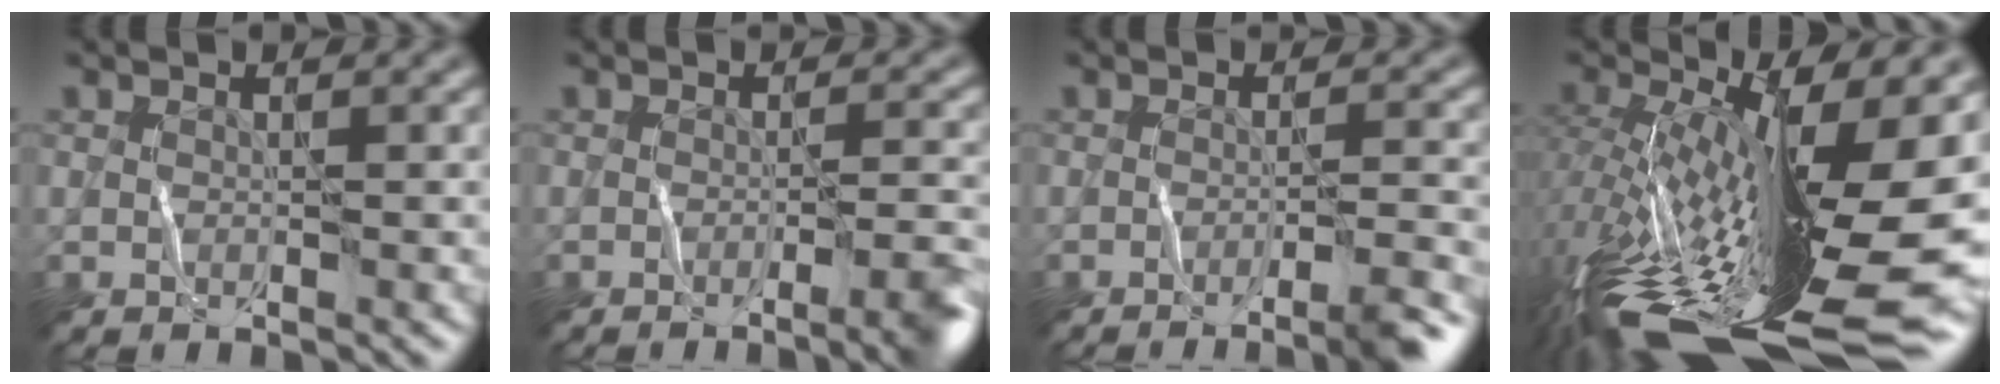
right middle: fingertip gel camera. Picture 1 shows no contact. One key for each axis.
{"total": 4.2, "fx": -1.9, "fy": 0.9, "fz": 3.7, "tx": -0.037, "ty": -0.001, "tz": -0.030}
{"total": 4.5, "fx": -2.6, "fy": 0.7, "fz": 3.6, "tx": -0.049, "ty": 0.000, "tz": -0.044}
{"total": 18.6, "fx": -4.1, "fy": 6.1, "fz": 17.1, "tx": -0.299, "ty": -0.015, "tz": -0.070}